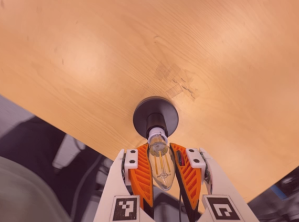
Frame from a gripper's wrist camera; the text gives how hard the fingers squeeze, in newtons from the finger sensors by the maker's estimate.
{"total": 21.7, "left": 21.4, "right": 21.9}